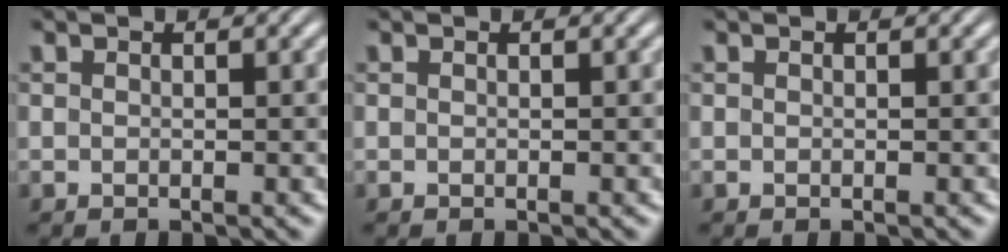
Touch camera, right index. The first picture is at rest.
{"total": 0.0}
{"total": 0.0}